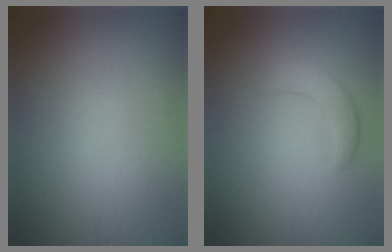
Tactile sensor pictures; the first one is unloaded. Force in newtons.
{"total": 2.5, "press": 2.5, "slide": 0.0}